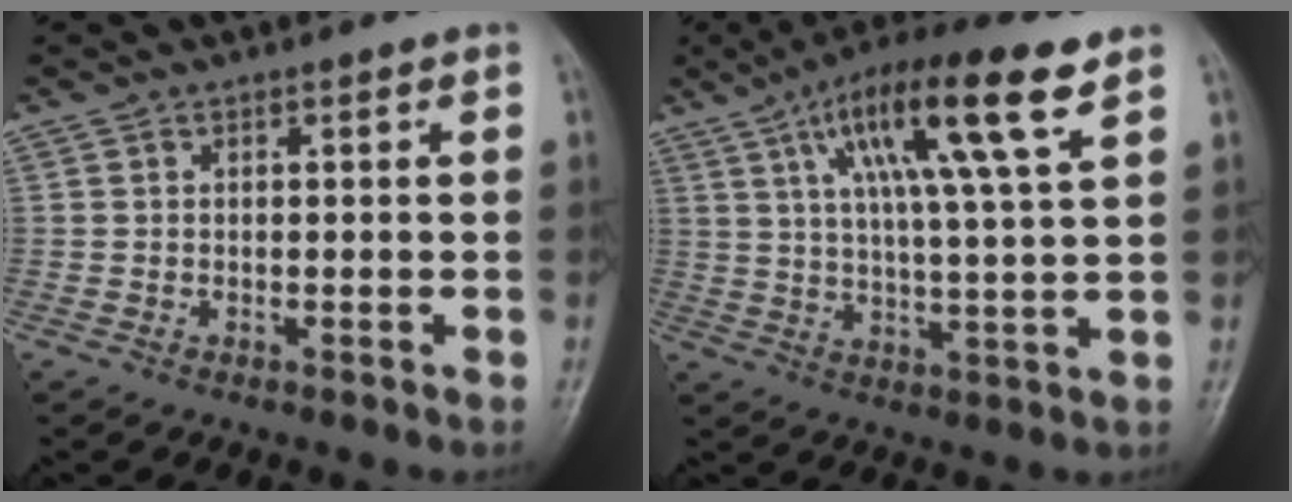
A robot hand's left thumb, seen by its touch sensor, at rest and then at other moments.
{"total": 16.3, "force": [7.8, 2.1, 14.2], "torque": [-0.247, -0.010, 0.131]}